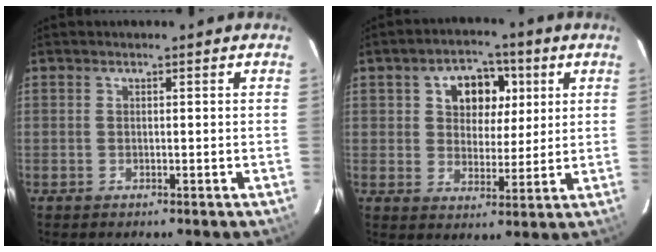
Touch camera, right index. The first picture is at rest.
{"total": 8.9, "force": [3.0, 6.8, 5.0], "torque": [-0.090, 0.021, 0.050]}